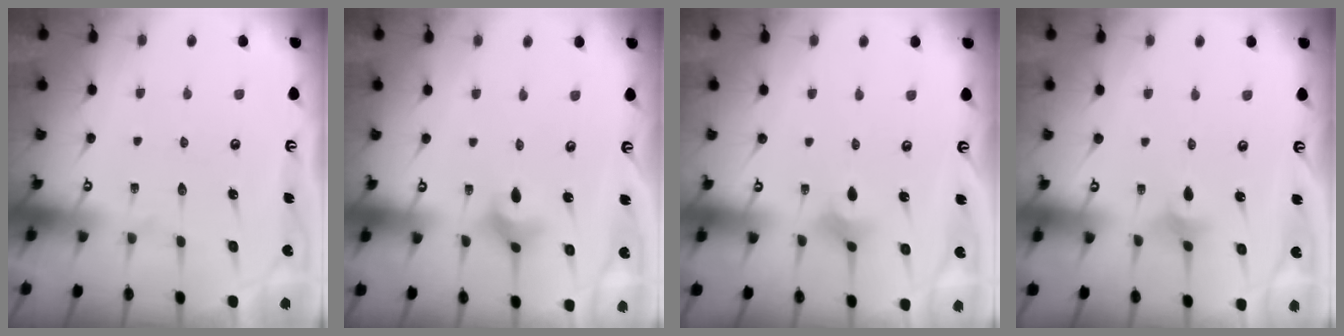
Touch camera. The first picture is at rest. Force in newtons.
{"total": 3.8, "press": 3.8, "slide": 0.5}
{"total": 3.2, "press": 3.2, "slide": 0.7}
{"total": 2.8, "press": 2.8, "slide": 0.5}